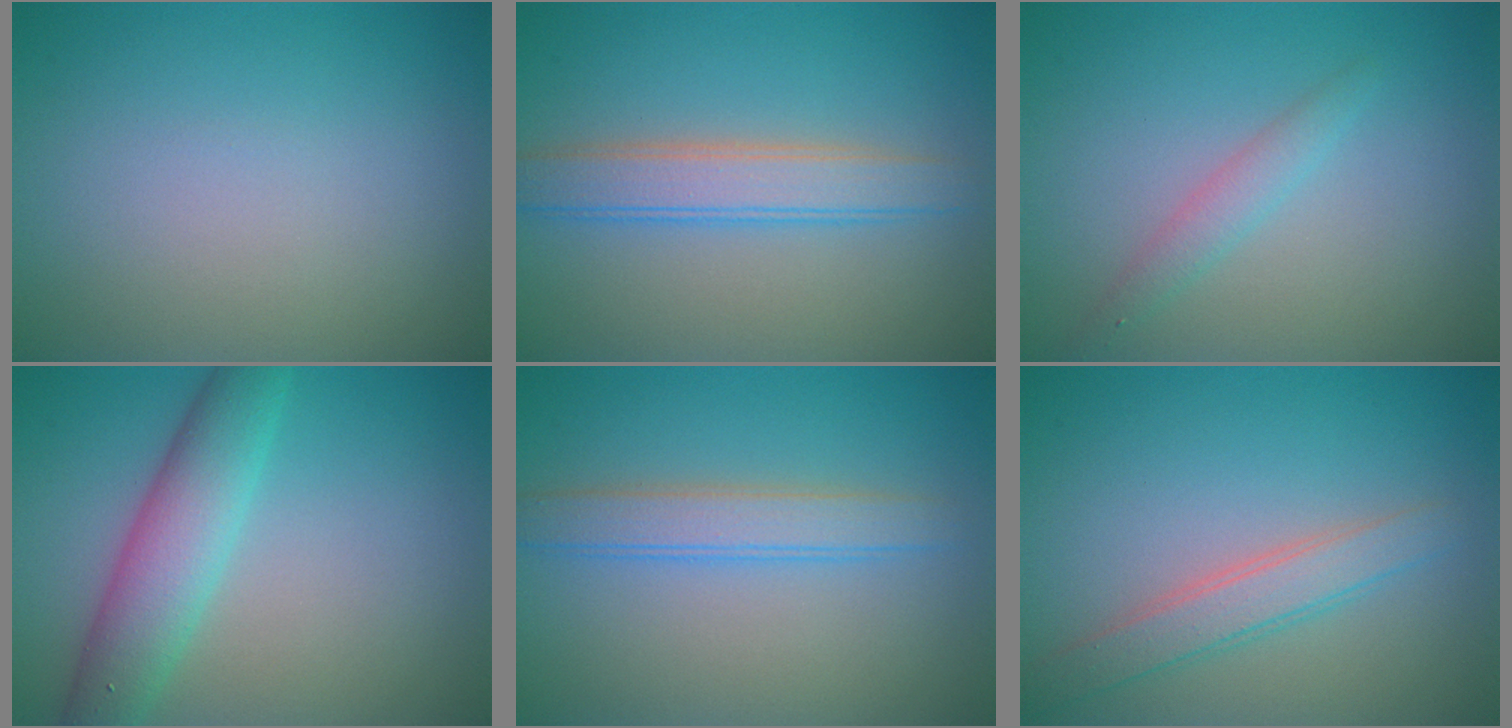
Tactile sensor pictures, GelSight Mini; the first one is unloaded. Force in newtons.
{"total": 3.9, "press": 3.9, "slide": 0.2}
{"total": 1.7, "press": 1.7, "slide": 0.0}
{"total": 5.3, "press": 5.3, "slide": 0.1}
{"total": 3.0, "press": 2.9, "slide": 0.2}
{"total": 2.8, "press": 2.8, "slide": 0.2}